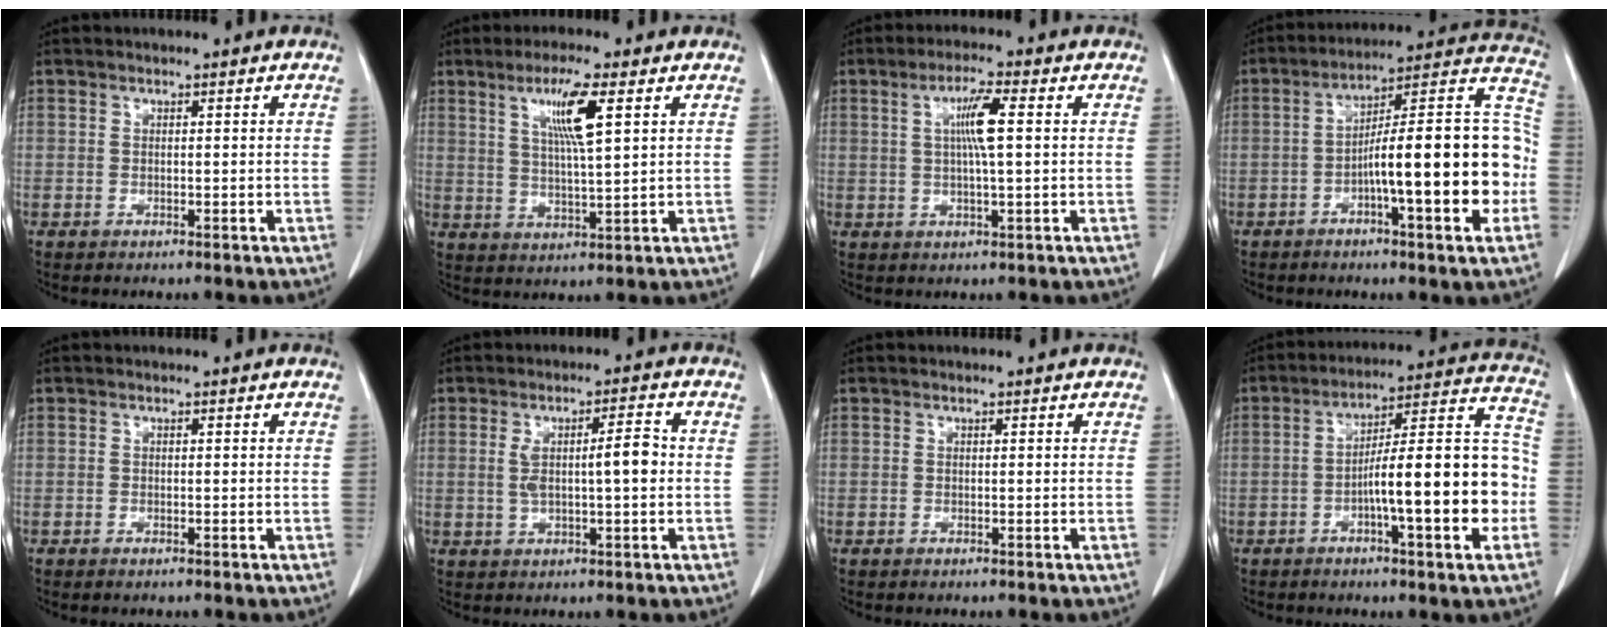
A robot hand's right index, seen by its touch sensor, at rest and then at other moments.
{"total": 7.8, "force": [3.2, 0.1, 7.1], "torque": [-0.132, -0.001, 0.059]}
{"total": 5.7, "force": [1.1, 0.1, 5.6], "torque": [-0.104, 0.002, 0.019]}
{"total": 19.9, "force": [-4.5, 2.2, 19.2], "torque": [-0.249, 0.031, -0.064]}
{"total": 0.6, "force": [-0.5, 0.1, 0.3], "torque": [-0.012, -0.002, -0.007]}
{"total": 5.9, "force": [0.1, 1.0, 5.8], "torque": [-0.105, 0.016, 0.006]}
{"total": 0.0}
{"total": 16.7, "force": [-4.2, 1.8, 16.0], "torque": [-0.237, 0.025, -0.061]}